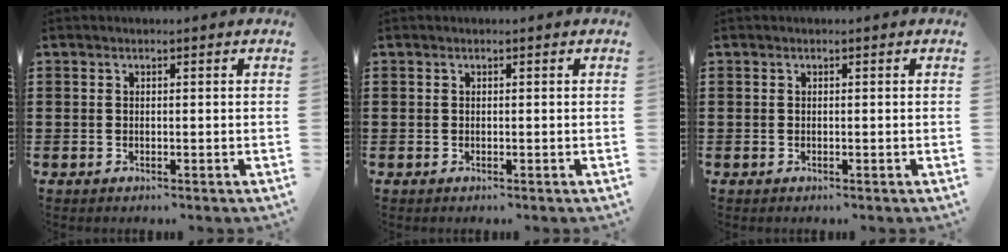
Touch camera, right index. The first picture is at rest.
{"total": 0.0}
{"total": 0.0}